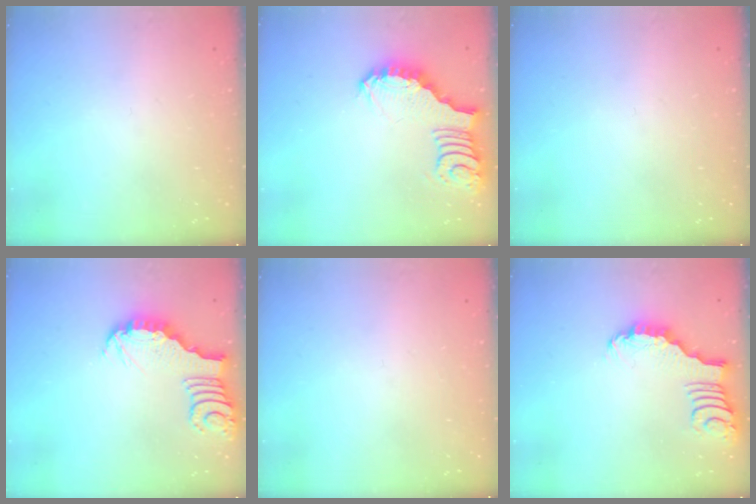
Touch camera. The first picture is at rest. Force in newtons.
{"total": 3.2, "press": 3.2, "slide": 0.4}
{"total": 0.0}
{"total": 3.4, "press": 3.4, "slide": 0.2}
{"total": 0.0}
{"total": 2.2, "press": 2.2, "slide": 0.4}